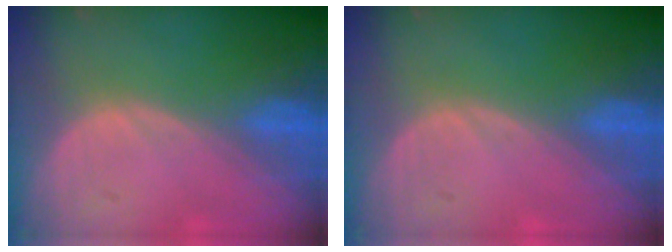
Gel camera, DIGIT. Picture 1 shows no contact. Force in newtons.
{"total": 0.0}